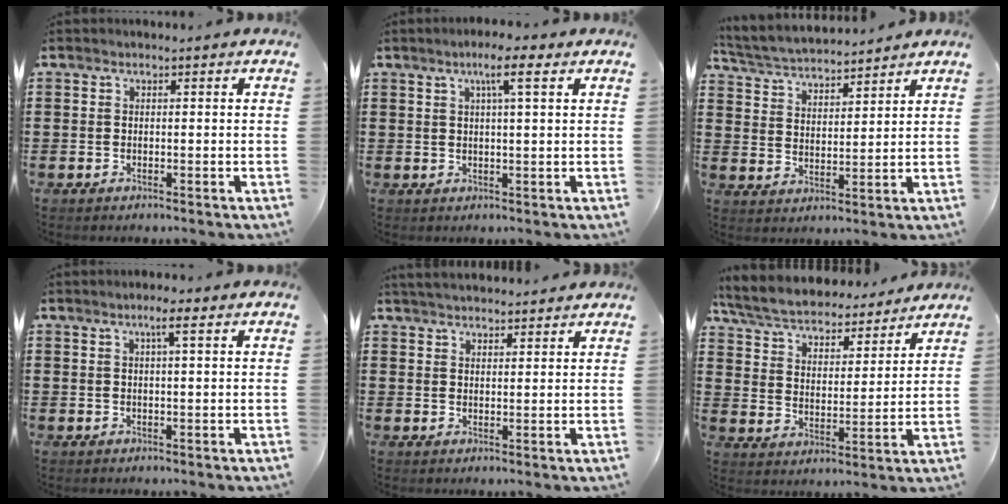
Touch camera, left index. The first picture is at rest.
{"total": 5.1, "force": [2.7, 0.4, 4.3], "torque": [-0.083, 0.002, 0.040]}
{"total": 4.4, "force": [4.3, 0.3, 0.6], "torque": [-0.033, -0.023, 0.074]}
{"total": 2.5, "force": [1.2, 0.2, 2.3], "torque": [-0.048, 0.002, 0.018]}
{"total": 3.0, "force": [3.0, 0.1, 0.4], "torque": [-0.017, -0.004, 0.058]}
{"total": 6.1, "force": [5.8, 0.8, 1.6], "torque": [-0.058, -0.039, 0.099]}